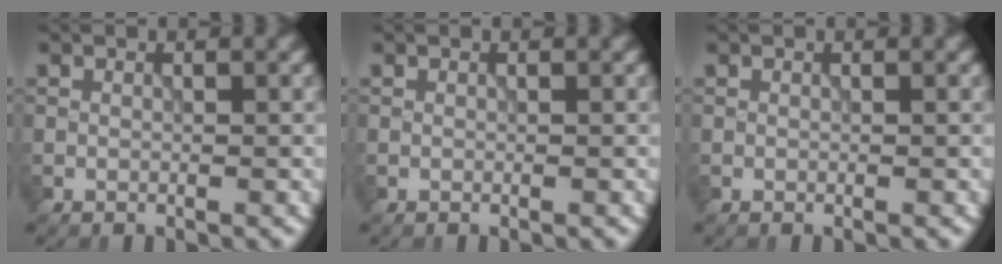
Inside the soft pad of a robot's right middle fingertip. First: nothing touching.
{"total": 0.0}
{"total": 0.0}